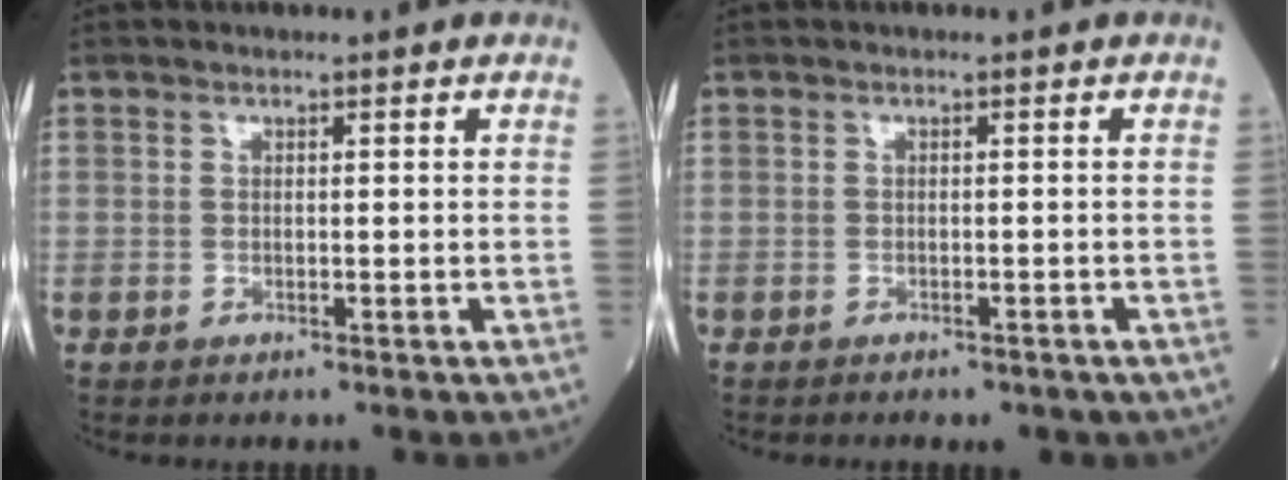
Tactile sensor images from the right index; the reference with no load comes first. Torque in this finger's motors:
{"motor_torque": [1.06, -1.08, 0.12, 0.04]}